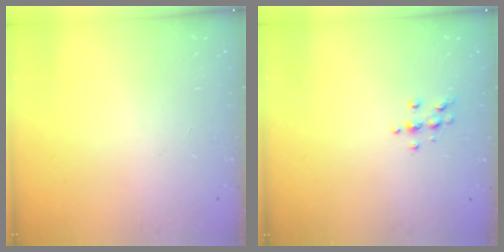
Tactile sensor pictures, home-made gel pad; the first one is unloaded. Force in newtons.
{"total": 6.2, "press": 6.1, "slide": 1.3}